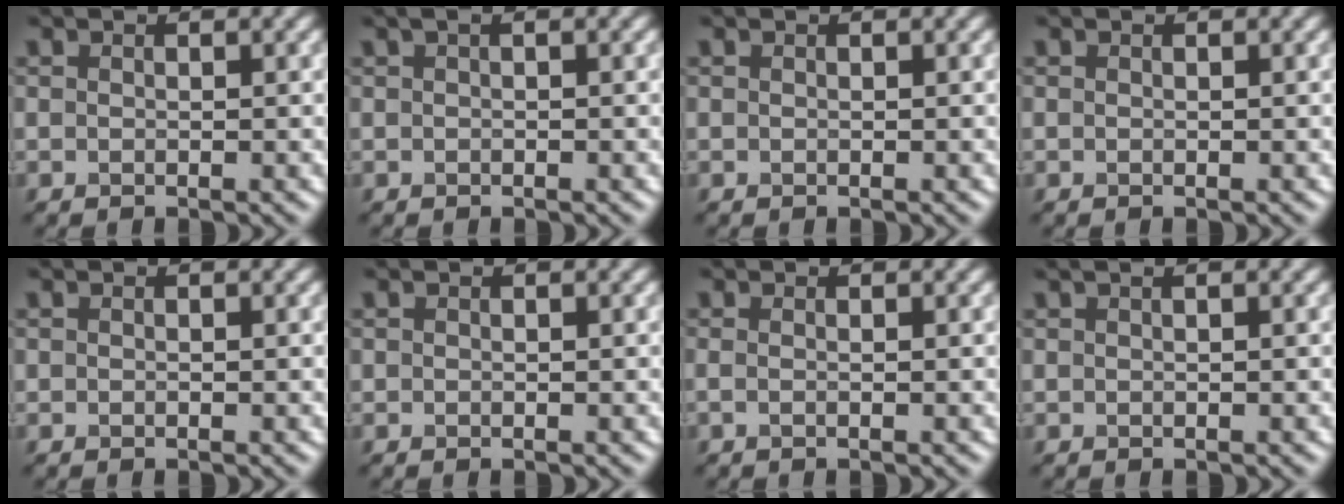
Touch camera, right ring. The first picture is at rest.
{"total": 1.0, "force": [0.4, 0.2, 0.9], "torque": [-0.021, 0.003, 0.003]}
{"total": 0.0}
{"total": 0.0}
{"total": 0.0}
{"total": 0.0}
{"total": 0.9, "force": [-0.1, 0.3, 0.8], "torque": [-0.014, -0.004, -0.007]}
{"total": 1.8, "force": [1.0, 0.8, 1.3], "torque": [-0.015, 0.000, 0.000]}